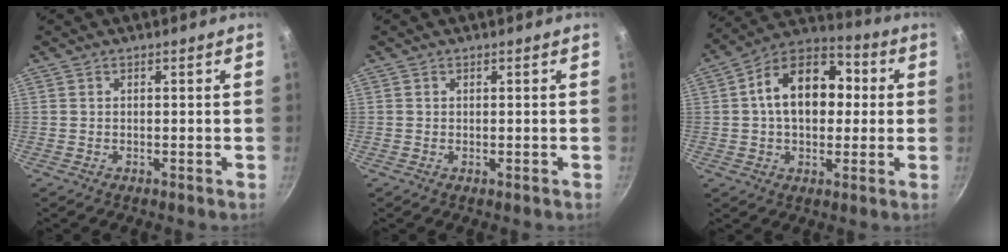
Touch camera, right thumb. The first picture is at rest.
{"total": 0.0}
{"total": 16.8, "force": [2.1, 10.9, 12.5], "torque": [-0.167, 0.029, 0.022]}